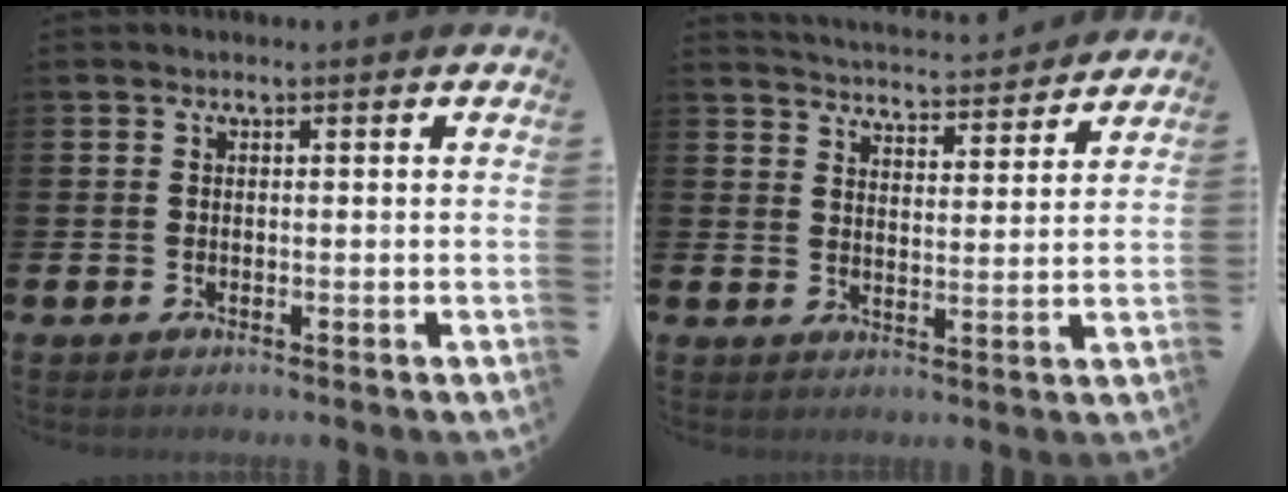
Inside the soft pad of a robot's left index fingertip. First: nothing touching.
{"total": 4.5, "force": [4.5, 0.4, -0.1], "torque": [-0.013, -0.038, 0.079]}